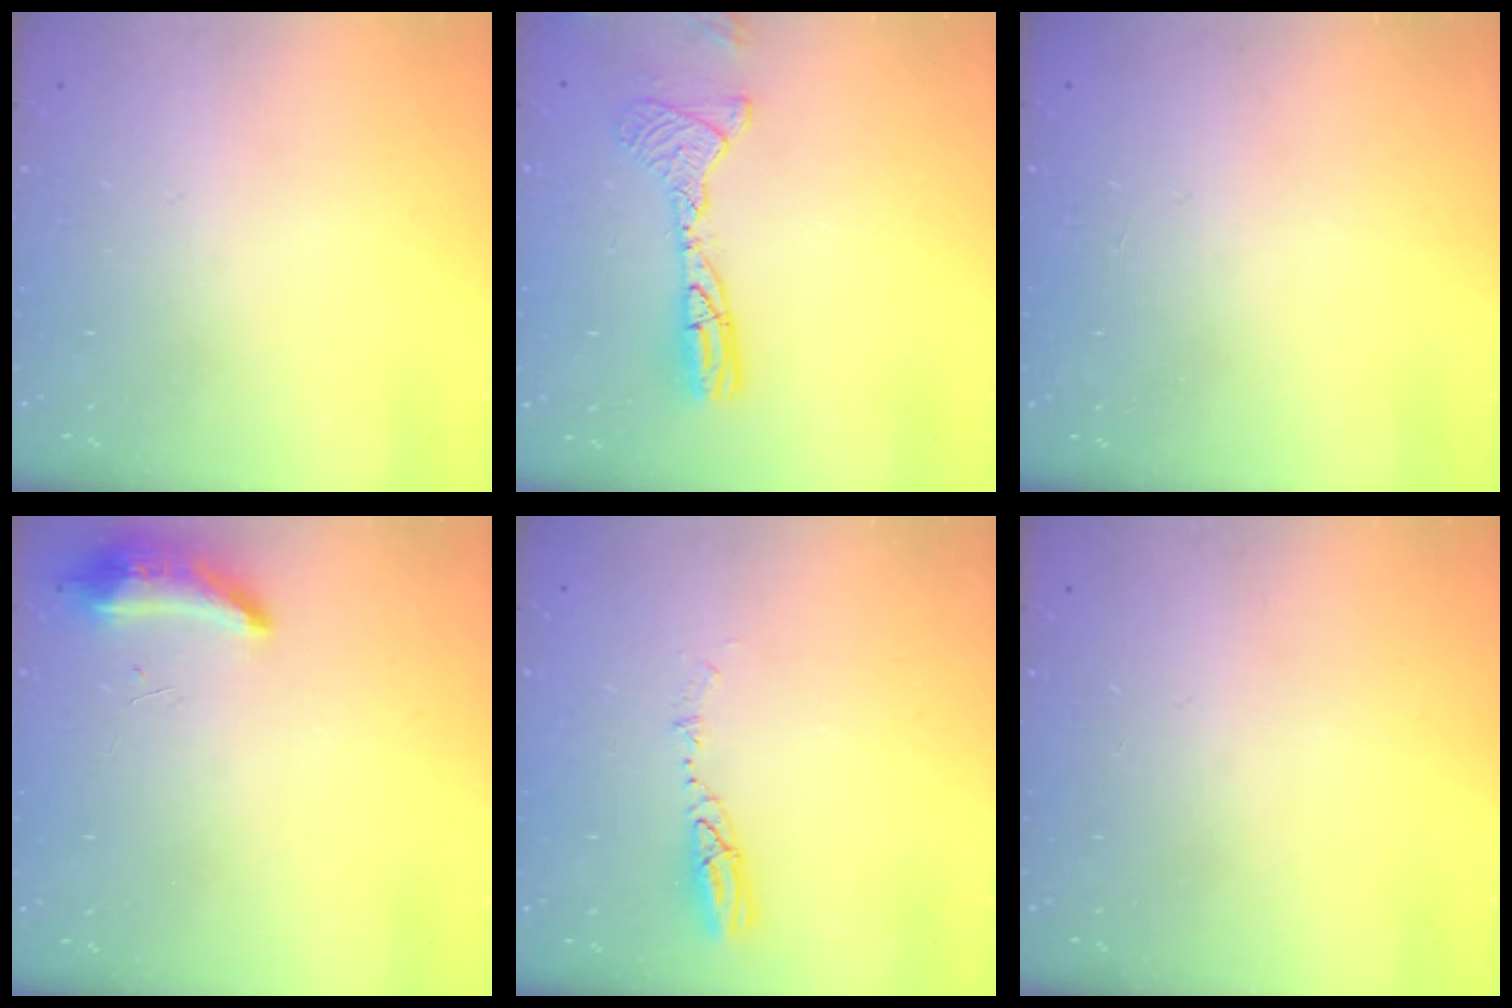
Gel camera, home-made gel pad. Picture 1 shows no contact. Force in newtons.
{"total": 11.9, "press": 11.6, "slide": 2.5}
{"total": 0.9, "press": 0.0, "slide": 0.9}
{"total": 8.5, "press": 8.4, "slide": 1.6}
{"total": 4.3, "press": 4.3, "slide": 0.4}
{"total": 0.0}